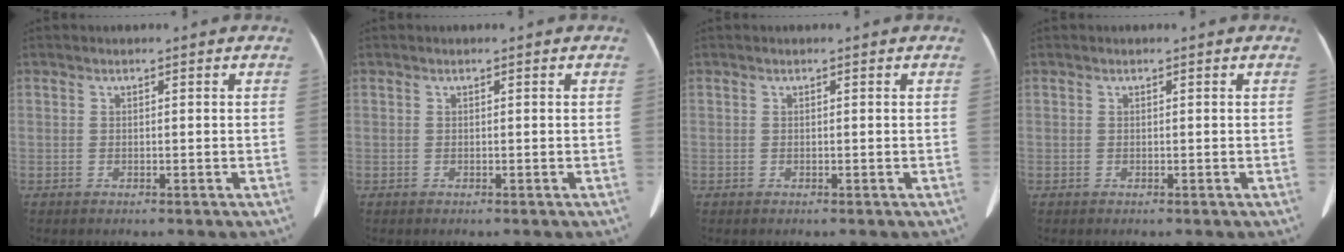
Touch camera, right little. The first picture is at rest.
{"total": 0.0}
{"total": 0.0}
{"total": 0.0}